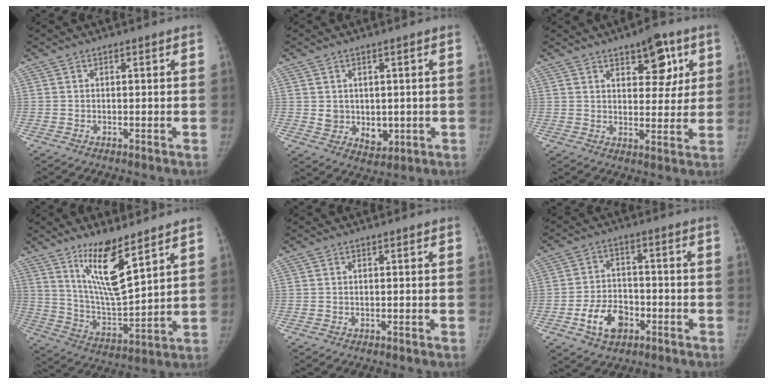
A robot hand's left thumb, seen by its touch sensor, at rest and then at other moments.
{"total": 5.9, "force": [0.3, 4.9, 3.4], "torque": [-0.028, -0.013, 0.024]}
{"total": 9.6, "force": [4.7, 4.8, 6.8], "torque": [-0.055, -0.020, 0.064]}
{"total": 13.5, "force": [8.5, 3.0, 10.0], "torque": [-0.168, -0.068, 0.171]}
{"total": 0.0}
{"total": 8.9, "force": [-3.9, 6.1, 5.3], "torque": [-0.075, 0.024, -0.065]}